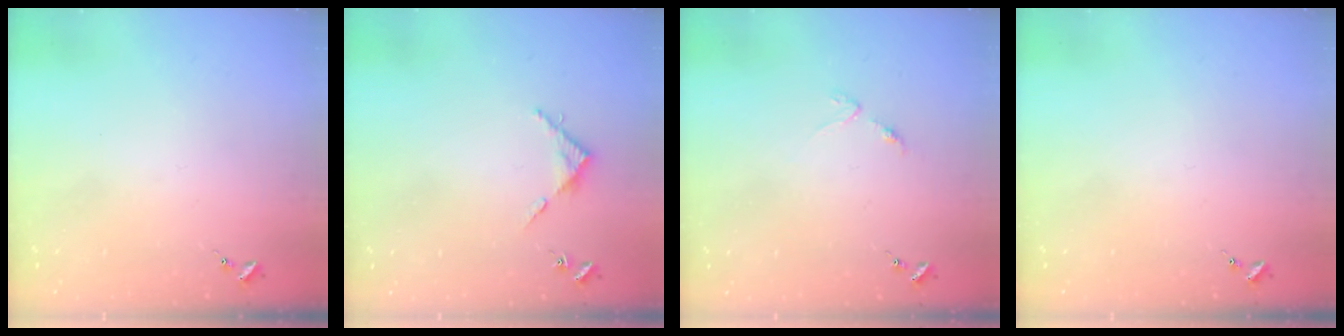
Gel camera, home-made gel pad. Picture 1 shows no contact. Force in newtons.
{"total": 4.7, "press": 4.7, "slide": 0.2}
{"total": 3.1, "press": 3.0, "slide": 0.5}
{"total": 0.0}